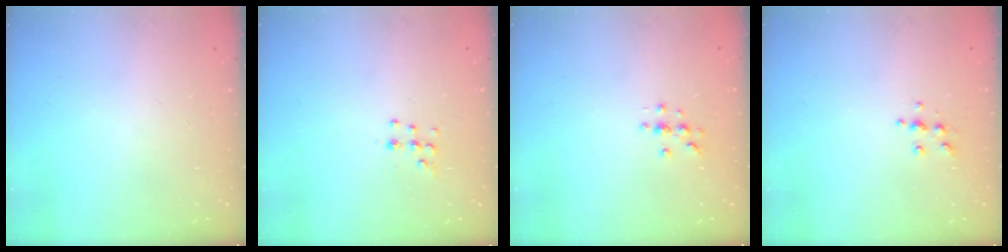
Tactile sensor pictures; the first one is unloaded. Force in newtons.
{"total": 7.6, "press": 7.5, "slide": 1.2}
{"total": 3.2, "press": 3.2, "slide": 0.4}
{"total": 5.5, "press": 5.5, "slide": 0.6}